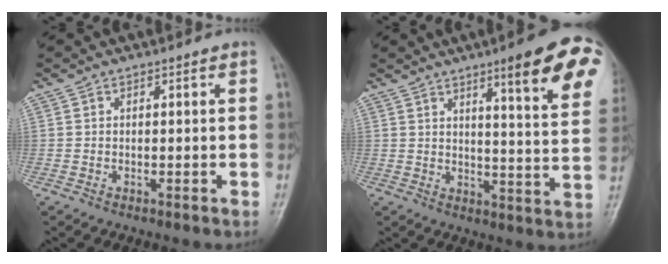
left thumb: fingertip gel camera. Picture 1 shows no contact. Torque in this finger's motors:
{"motor_torque": [0.54, 0.51, 1.54, -1.24, 0.07]}